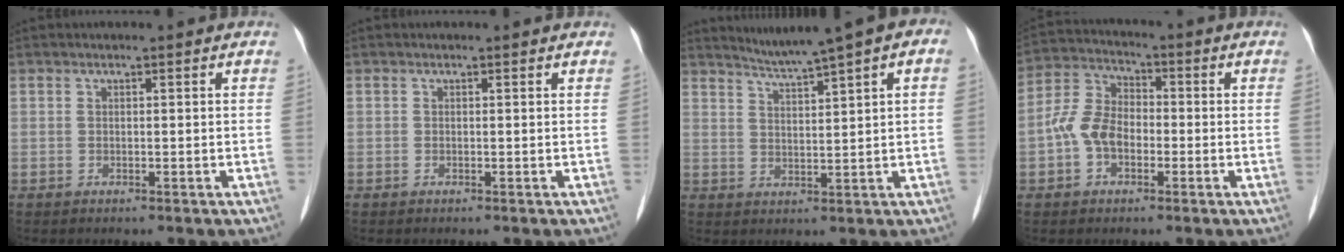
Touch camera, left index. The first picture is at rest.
{"total": 0.0}
{"total": 6.5, "force": [4.3, 0.2, 4.9], "torque": [-0.079, 0.020, 0.073]}
{"total": 7.2, "force": [-1.9, 4.9, 5.0], "torque": [-0.114, 0.025, -0.042]}